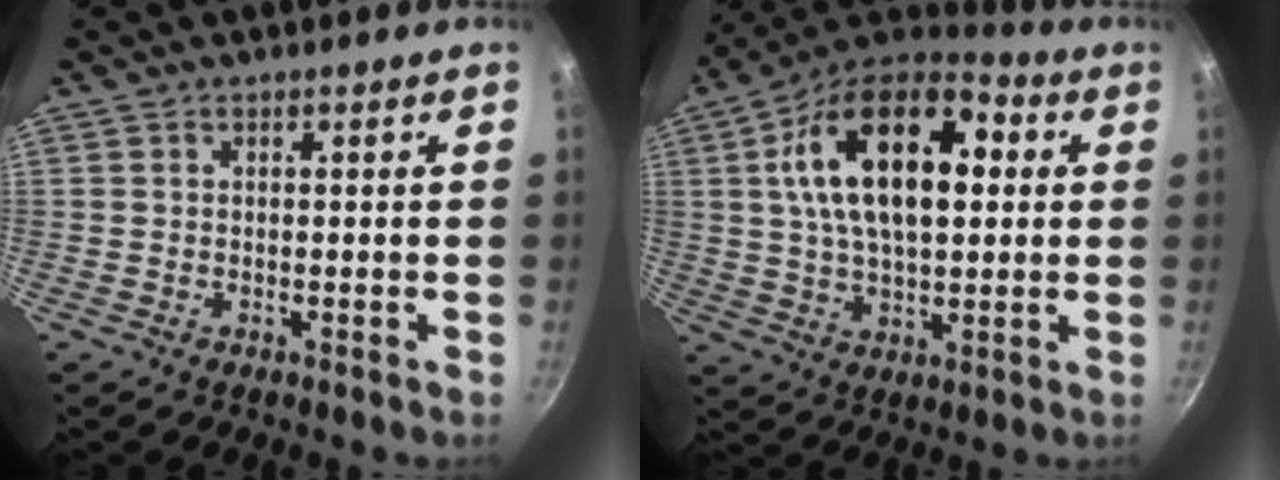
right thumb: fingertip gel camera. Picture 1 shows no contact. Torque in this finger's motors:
{"motor_torque": [-1.14, 2.30, 0.63, 0.02, 0.51]}